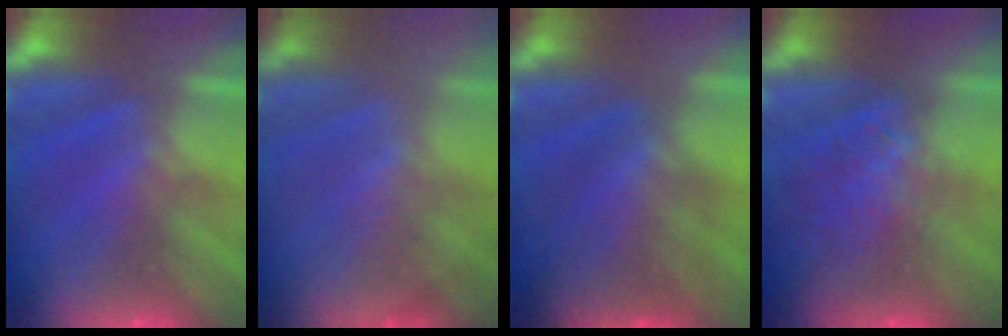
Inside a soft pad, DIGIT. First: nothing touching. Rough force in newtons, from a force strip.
{"total": 2.5}
{"total": 8.1}
{"total": 7.8}